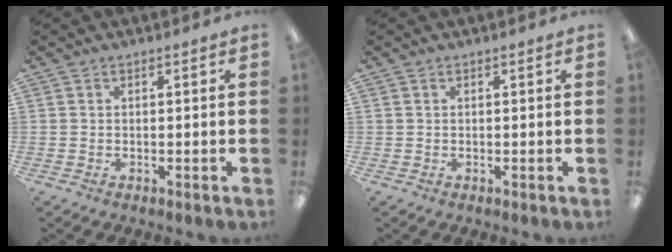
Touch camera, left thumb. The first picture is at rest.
{"total": 0.0}